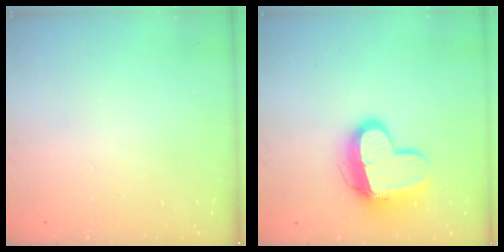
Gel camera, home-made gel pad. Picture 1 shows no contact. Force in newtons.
{"total": 13.5, "press": 13.5, "slide": 1.2}